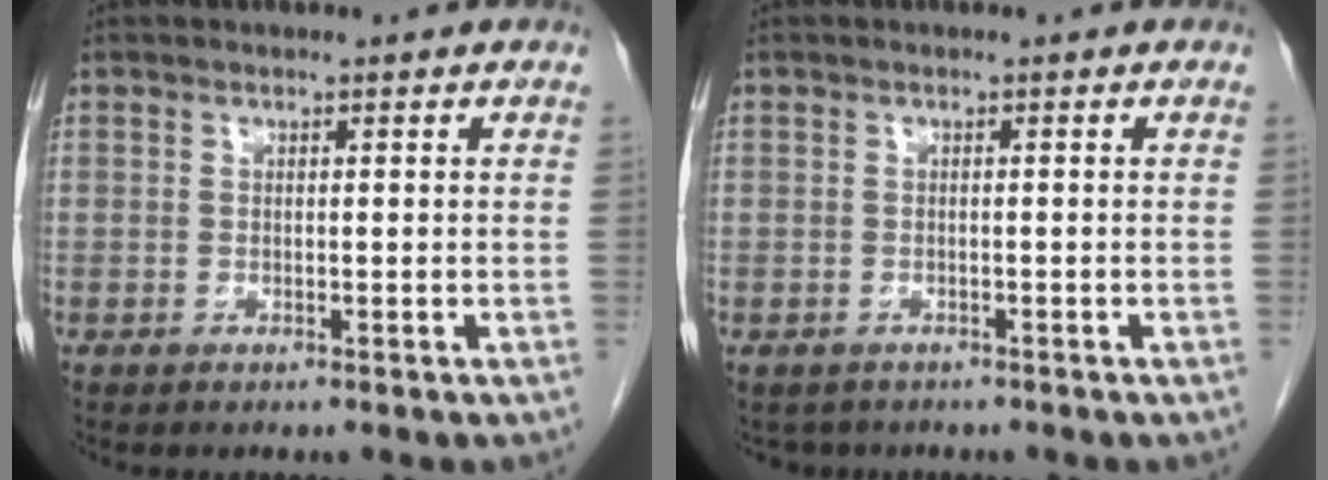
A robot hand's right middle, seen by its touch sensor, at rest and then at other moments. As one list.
[{"total": 2.3, "force": [-1.9, 1.3, 0.1], "torque": [-0.005, 0.000, -0.027]}]